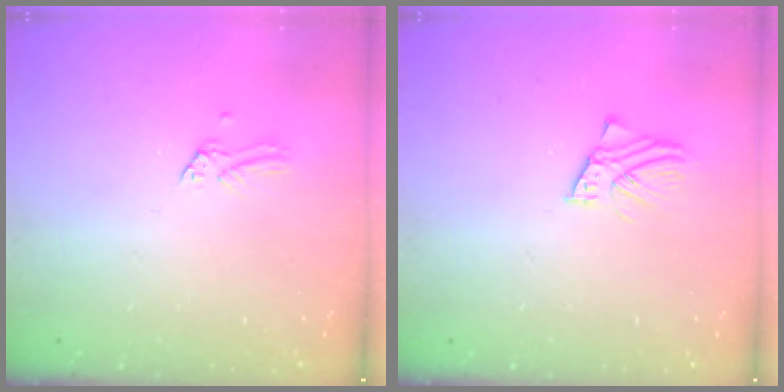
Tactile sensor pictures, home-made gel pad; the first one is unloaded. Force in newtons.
{"total": 3.0, "press": 3.0, "slide": 0.2}